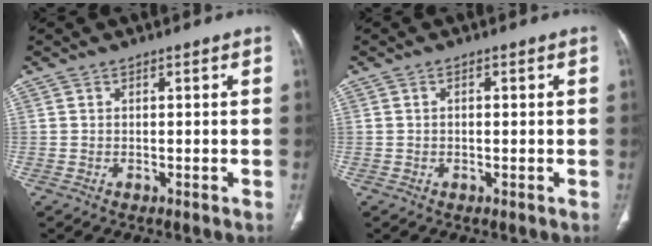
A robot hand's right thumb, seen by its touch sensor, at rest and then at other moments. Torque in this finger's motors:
{"motor_torque": [-0.30, -0.26, -0.15, 0.04, -0.05]}